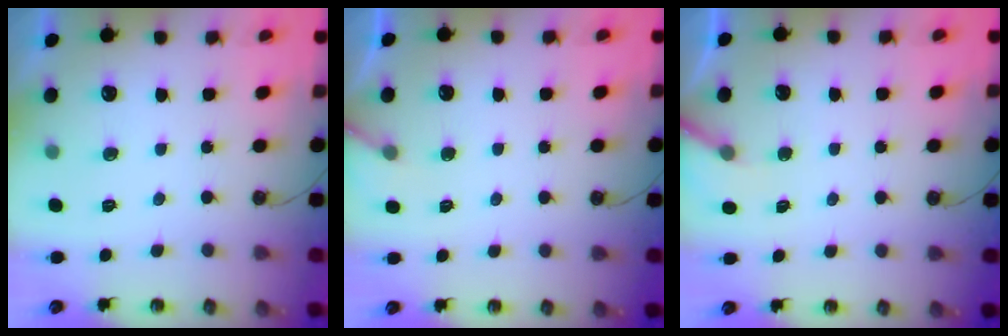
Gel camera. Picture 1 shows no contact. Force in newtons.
{"total": 4.5, "press": 4.5, "slide": 0.4}
{"total": 6.6, "press": 6.6, "slide": 0.4}